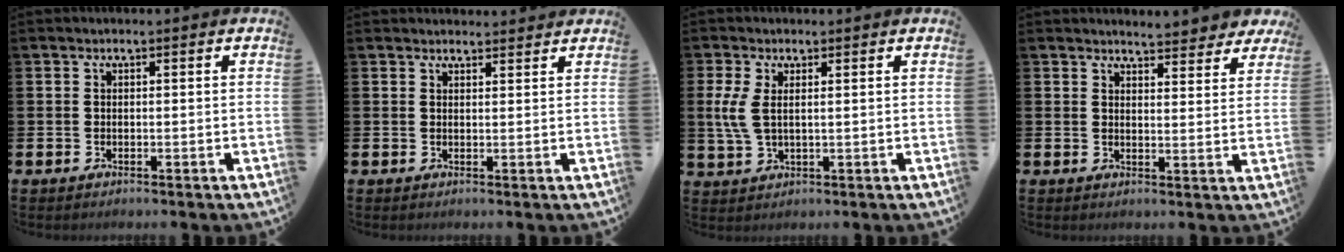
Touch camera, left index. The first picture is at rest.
{"total": 1.9, "force": [1.9, 0.3, -0.1], "torque": [0.011, -0.011, 0.032]}
{"total": 3.8, "force": [1.8, 1.6, 3.0], "torque": [-0.061, 0.002, 0.030]}
{"total": 4.5, "force": [4.4, 0.7, 0.3], "torque": [-0.007, -0.028, 0.078]}